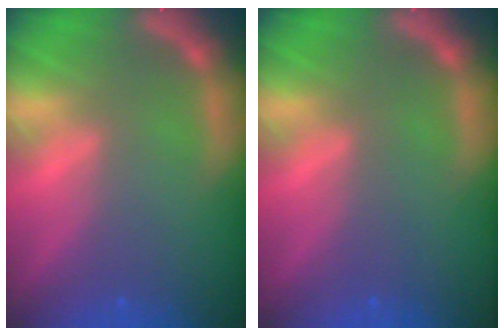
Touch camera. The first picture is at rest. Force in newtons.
{"total": 0.0}